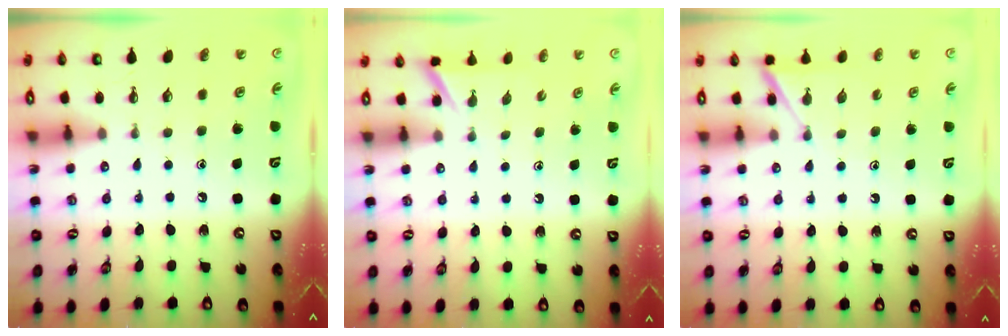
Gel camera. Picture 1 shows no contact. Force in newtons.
{"total": 1.6, "press": 1.6, "slide": 0.2}
{"total": 4.9, "press": 4.9, "slide": 0.5}